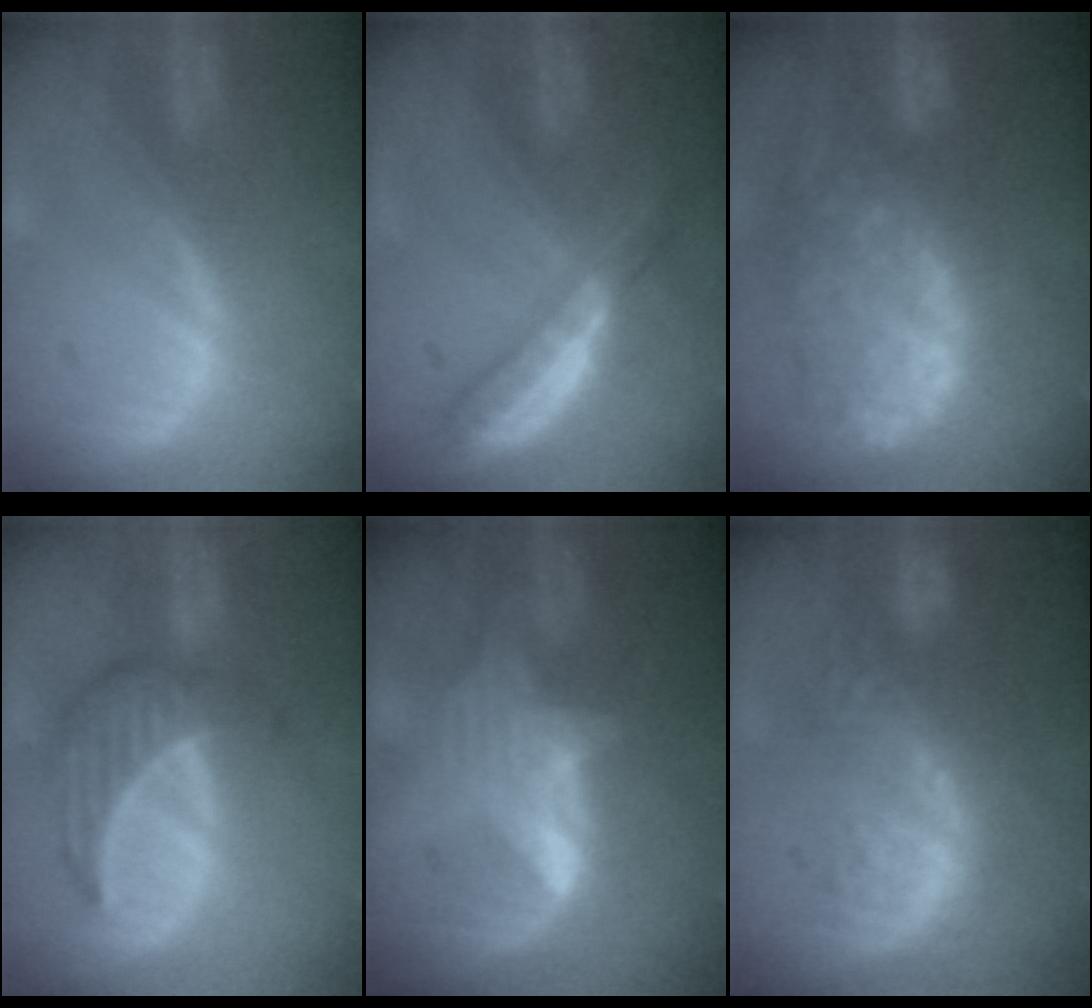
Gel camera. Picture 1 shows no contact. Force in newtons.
{"total": 5.1, "press": 4.8, "slide": 1.7}
{"total": 12.6, "press": 10.3, "slide": 7.2}
{"total": 6.4, "press": 6.2, "slide": 1.4}
{"total": 5.8, "press": 5.8, "slide": 0.8}
{"total": 8.9, "press": 8.8, "slide": 1.5}